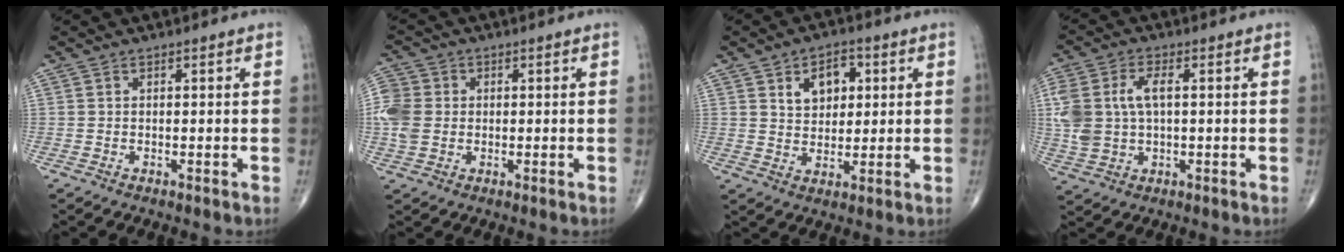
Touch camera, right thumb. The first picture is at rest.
{"total": 7.4, "force": [-0.1, 6.2, 4.1], "torque": [-0.090, 0.007, -0.008]}
{"total": 7.5, "force": [2.7, 5.1, 4.8], "torque": [-0.041, -0.009, 0.042]}
{"total": 9.8, "force": [1.1, 5.7, 7.9], "torque": [-0.183, 0.011, 0.028]}